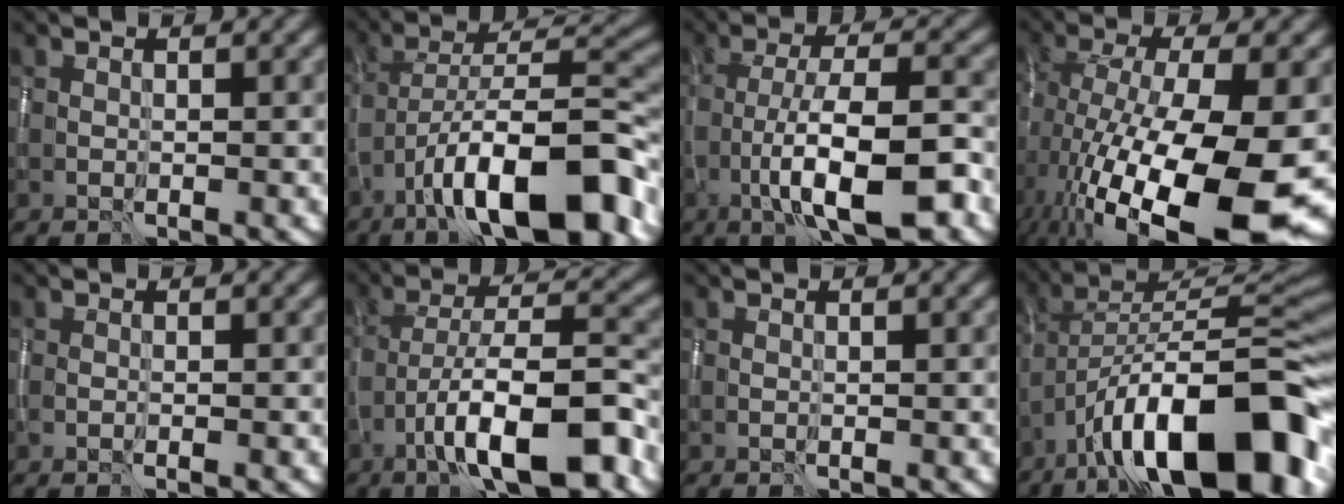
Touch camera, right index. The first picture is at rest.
{"total": 13.3, "force": [-7.8, 4.1, 10.0], "torque": [-0.149, 0.016, -0.125]}
{"total": 9.3, "force": [-3.7, 2.4, 8.2], "torque": [-0.134, 0.009, -0.070]}
{"total": 17.3, "force": [-6.3, 6.0, 14.9], "torque": [-0.259, -0.031, -0.090]}
{"total": 0.0}
{"total": 10.9, "force": [-5.8, 3.1, 8.8], "torque": [-0.136, 0.012, -0.096]}
{"total": 0.0}
{"total": 16.4, "force": [-9.1, 6.1, 12.2], "torque": [-0.172, 0.021, -0.157]}